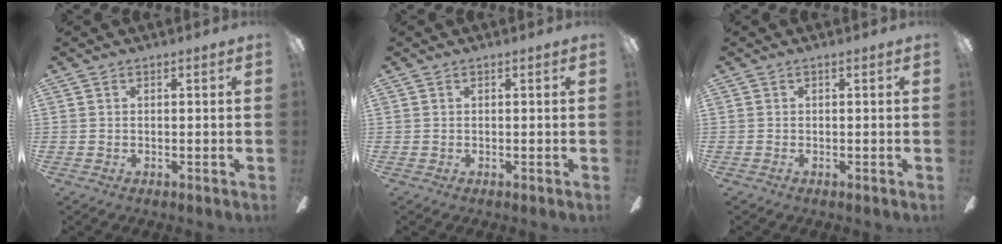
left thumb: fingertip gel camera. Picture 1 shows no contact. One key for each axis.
{"total": 0.0}
{"total": 0.0}